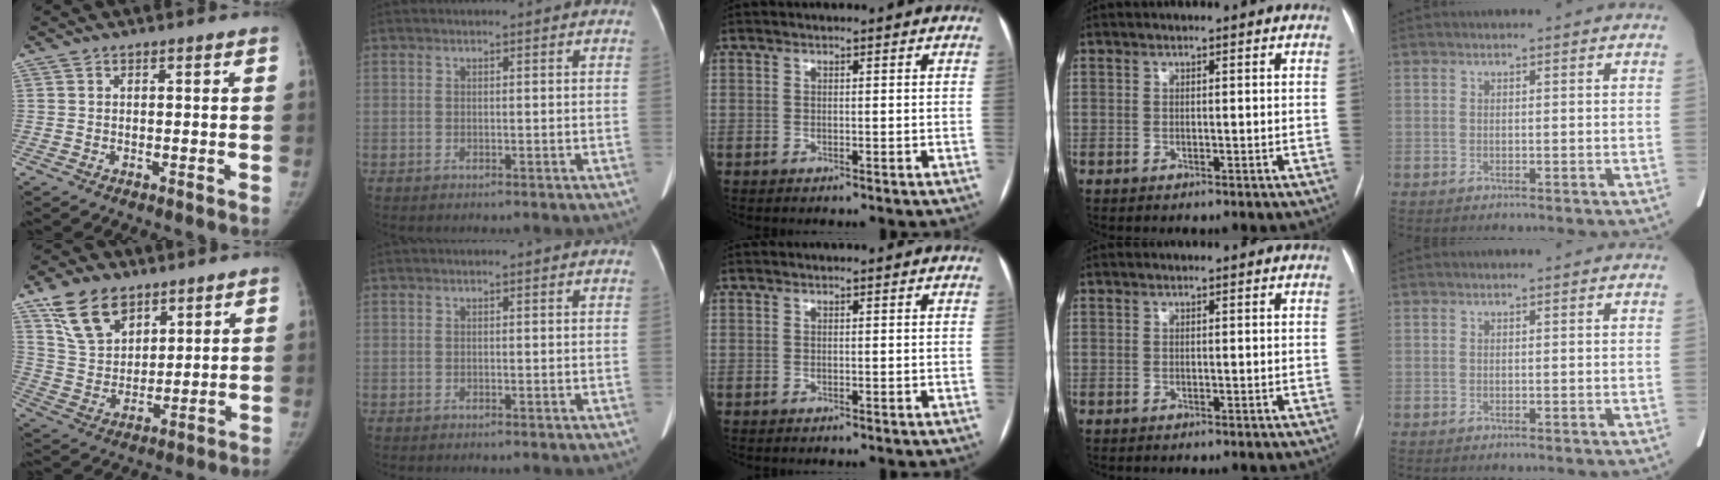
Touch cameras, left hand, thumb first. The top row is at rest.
{"thumb": {"total": 12.5, "force": [7.9, 7.4, 6.2], "torque": [-0.092, -0.033, 0.156]}}